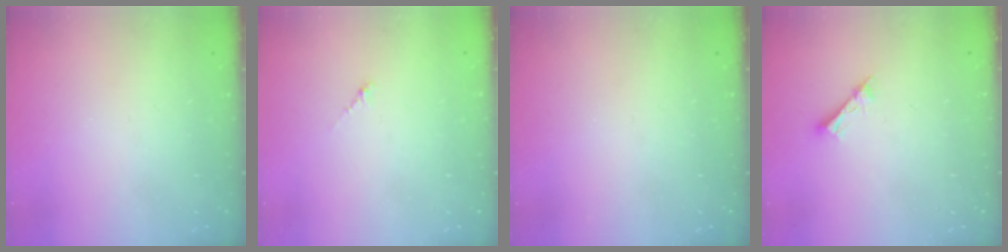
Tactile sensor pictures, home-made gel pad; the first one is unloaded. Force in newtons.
{"total": 0.8, "press": 0.6, "slide": 0.4}
{"total": 0.0}
{"total": 2.5, "press": 2.5, "slide": 0.1}